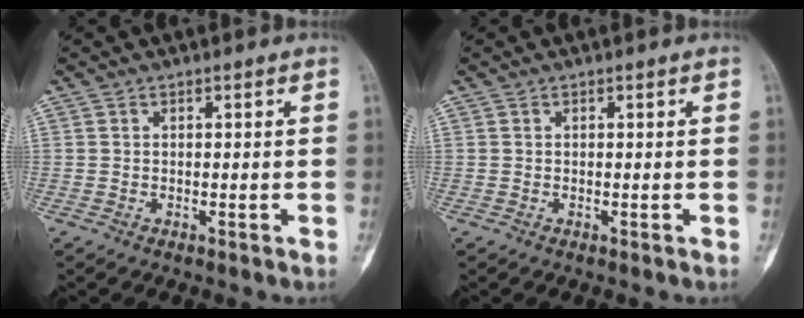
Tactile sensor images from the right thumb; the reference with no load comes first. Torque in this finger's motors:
{"motor_torque": [0.02, 0.02, 0.01, -0.02, 0.00]}